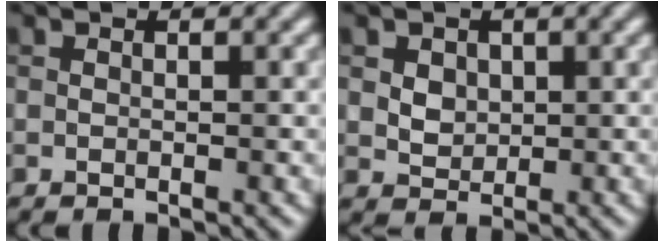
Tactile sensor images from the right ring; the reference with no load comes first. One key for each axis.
{"total": 2.6, "fx": 1.0, "fy": 2.0, "fz": 1.4, "tx": -0.035, "ty": 0.007, "tz": 0.026}